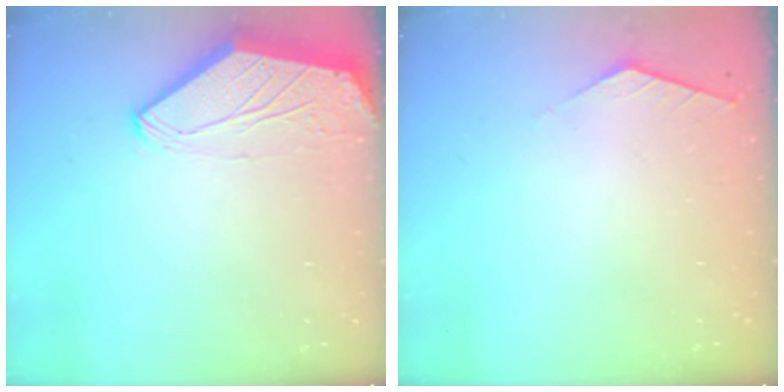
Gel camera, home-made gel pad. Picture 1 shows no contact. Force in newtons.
{"total": 2.1, "press": 2.0, "slide": 0.4}